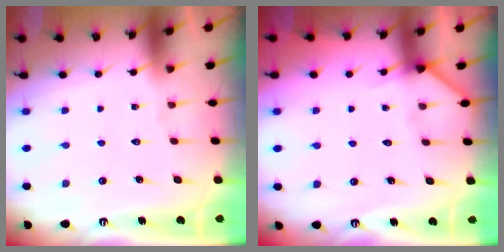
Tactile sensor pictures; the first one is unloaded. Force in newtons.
{"total": 3.7, "press": 3.7, "slide": 0.5}